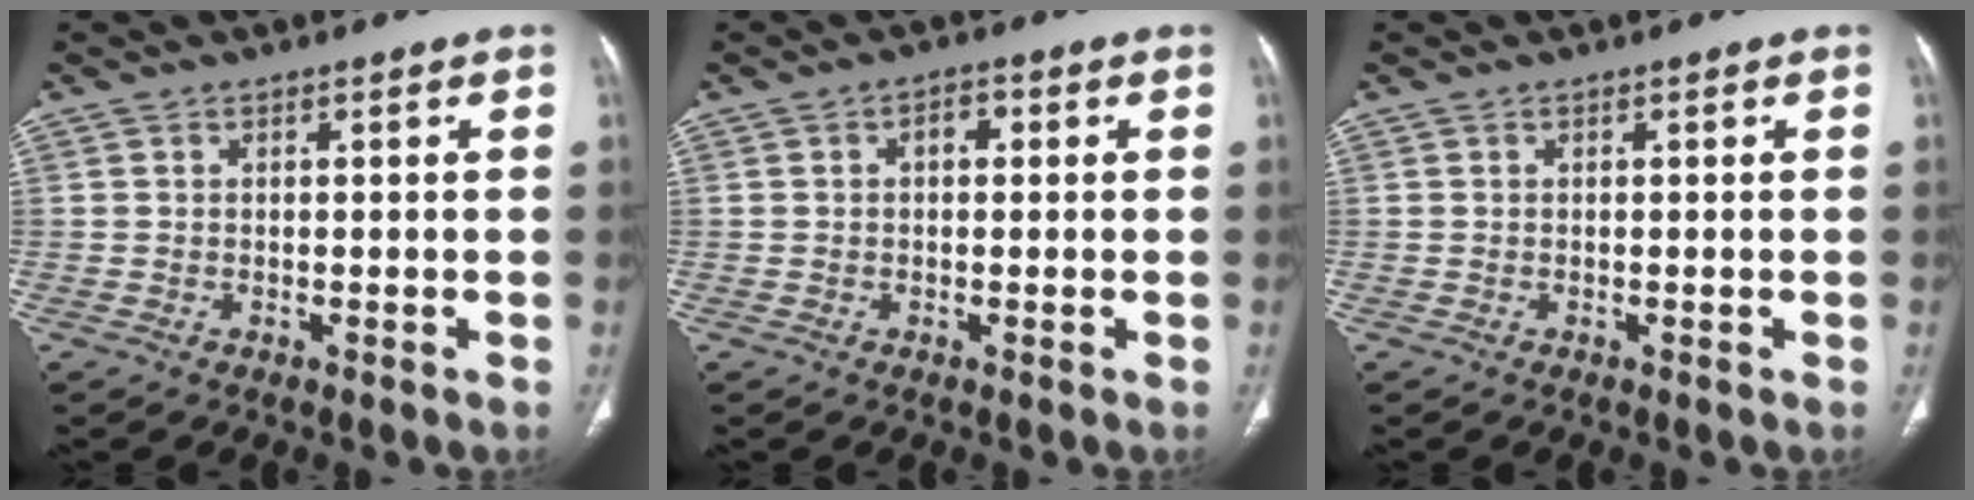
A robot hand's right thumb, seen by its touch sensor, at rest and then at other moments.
{"total": 2.5, "force": [0.5, 1.5, 1.9], "torque": [-0.024, 0.011, 0.004]}
{"total": 0.0}